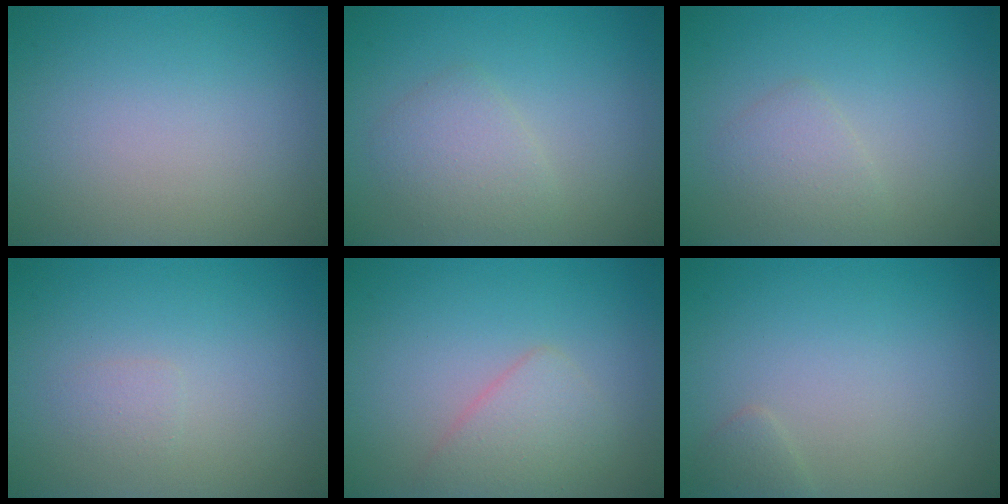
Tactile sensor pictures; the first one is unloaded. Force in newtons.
{"total": 2.4, "press": 2.4, "slide": 0.1}
{"total": 1.7, "press": 1.7, "slide": 0.2}
{"total": 0.9, "press": 0.9, "slide": 0.0}
{"total": 2.4, "press": 2.4, "slide": 0.1}
{"total": 0.8, "press": 0.8, "slide": 0.0}